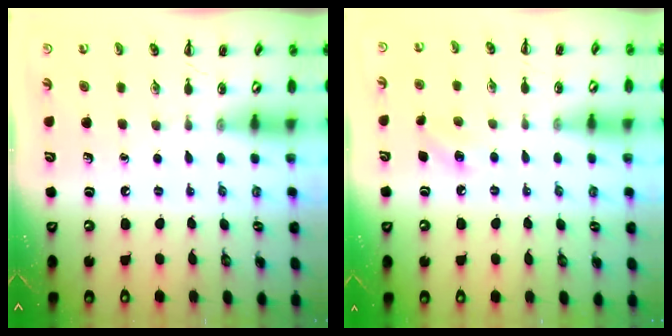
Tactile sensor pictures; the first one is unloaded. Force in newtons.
{"total": 6.7, "press": 6.4, "slide": 1.7}